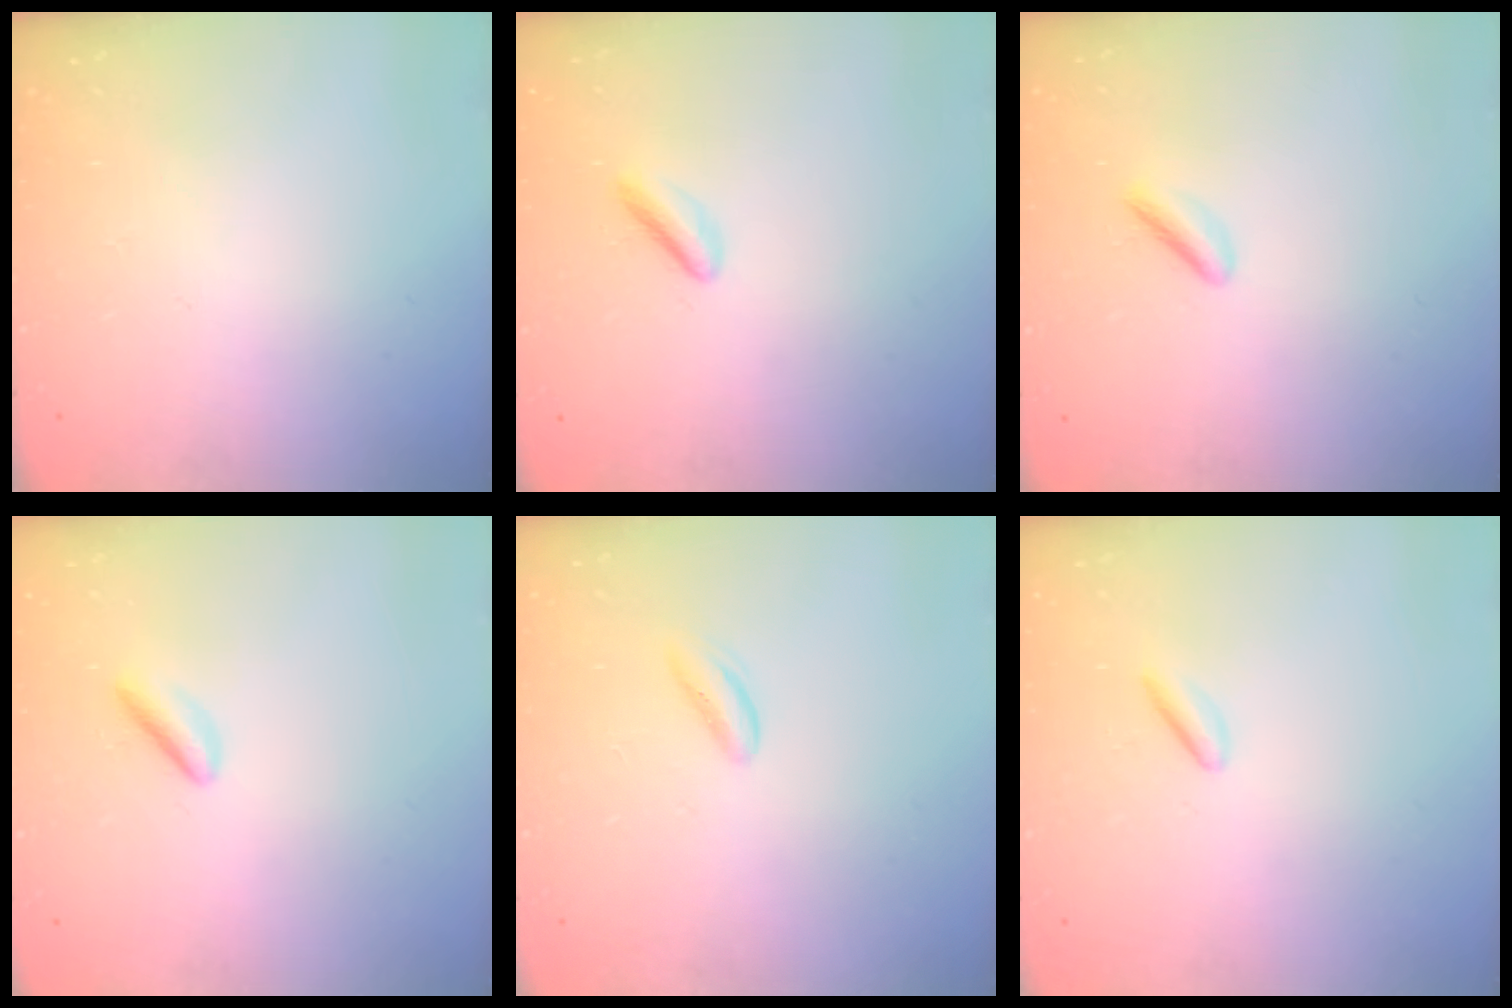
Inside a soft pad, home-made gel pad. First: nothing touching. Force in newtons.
{"total": 2.1, "press": 1.9, "slide": 0.9}
{"total": 1.4, "press": 1.2, "slide": 0.7}
{"total": 2.7, "press": 2.6, "slide": 0.7}
{"total": 2.4, "press": 2.4, "slide": 0.2}
{"total": 1.6, "press": 1.5, "slide": 0.7}